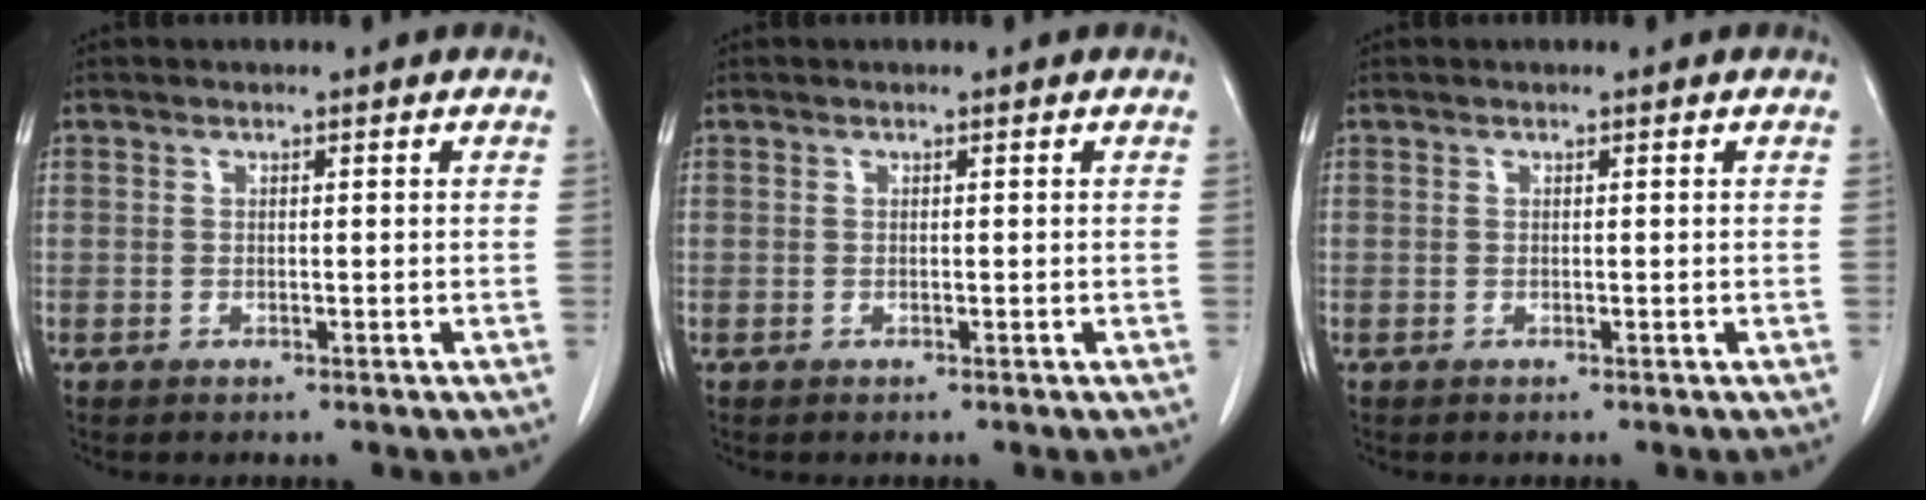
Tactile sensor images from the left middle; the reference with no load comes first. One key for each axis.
{"total": 0.0}
{"total": 0.0}